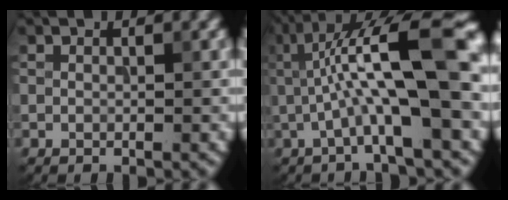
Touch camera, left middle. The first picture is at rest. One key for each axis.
{"total": 12.3, "fx": 1.0, "fy": 2.8, "fz": 11.9, "tx": -0.197, "ty": 0.026, "tz": 0.017}